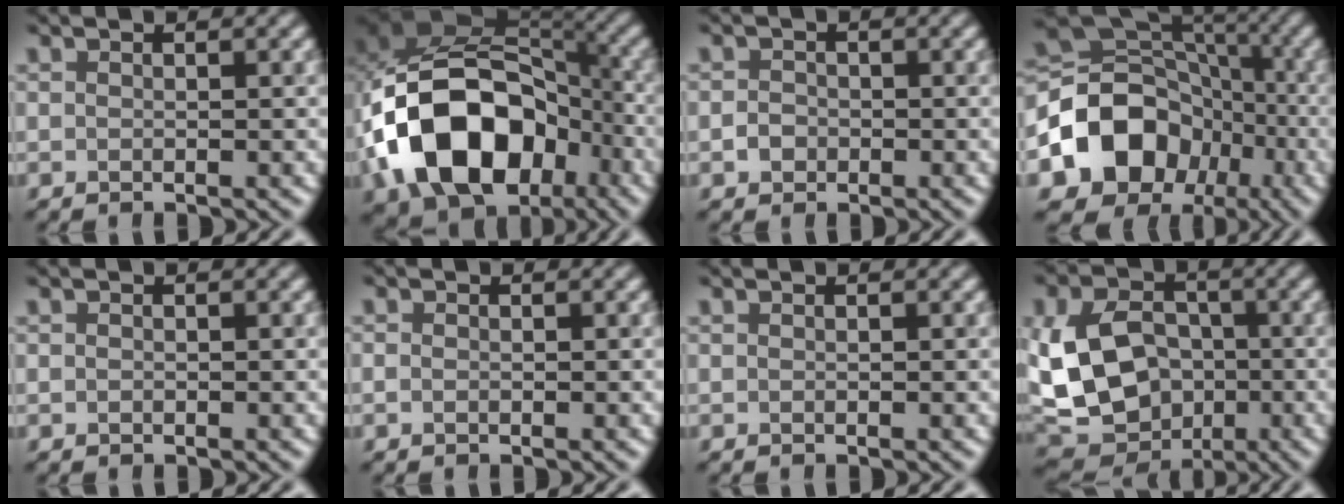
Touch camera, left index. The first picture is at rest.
{"total": 15.8, "force": [-5.3, 10.9, 10.1], "torque": [-0.162, -0.014, -0.091]}
{"total": 1.1, "force": [-0.5, 0.9, 0.2], "torque": [-0.001, -0.001, -0.013]}
{"total": 11.4, "force": [-3.7, 9.3, 5.5], "torque": [-0.094, 0.003, -0.071]}
{"total": 0.0}
{"total": 0.0}
{"total": 0.0}
{"total": 12.9, "force": [-1.5, 10.2, 7.8], "torque": [-0.163, -0.009, -0.027]}